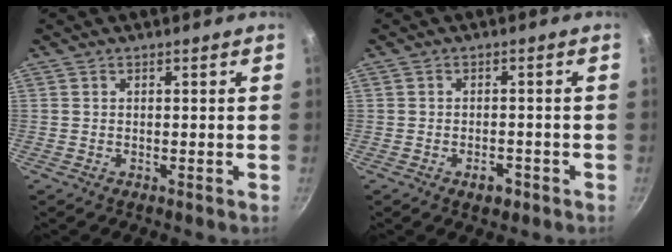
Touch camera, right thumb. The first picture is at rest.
{"total": 3.0, "force": [-1.7, 1.7, 1.8], "torque": [-0.017, 0.016, -0.021]}